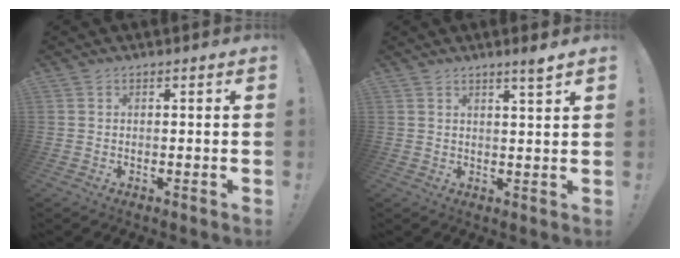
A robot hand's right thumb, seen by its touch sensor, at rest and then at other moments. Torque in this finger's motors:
{"motor_torque": [0.10, 0.20, -0.06, 0.04, -0.05]}